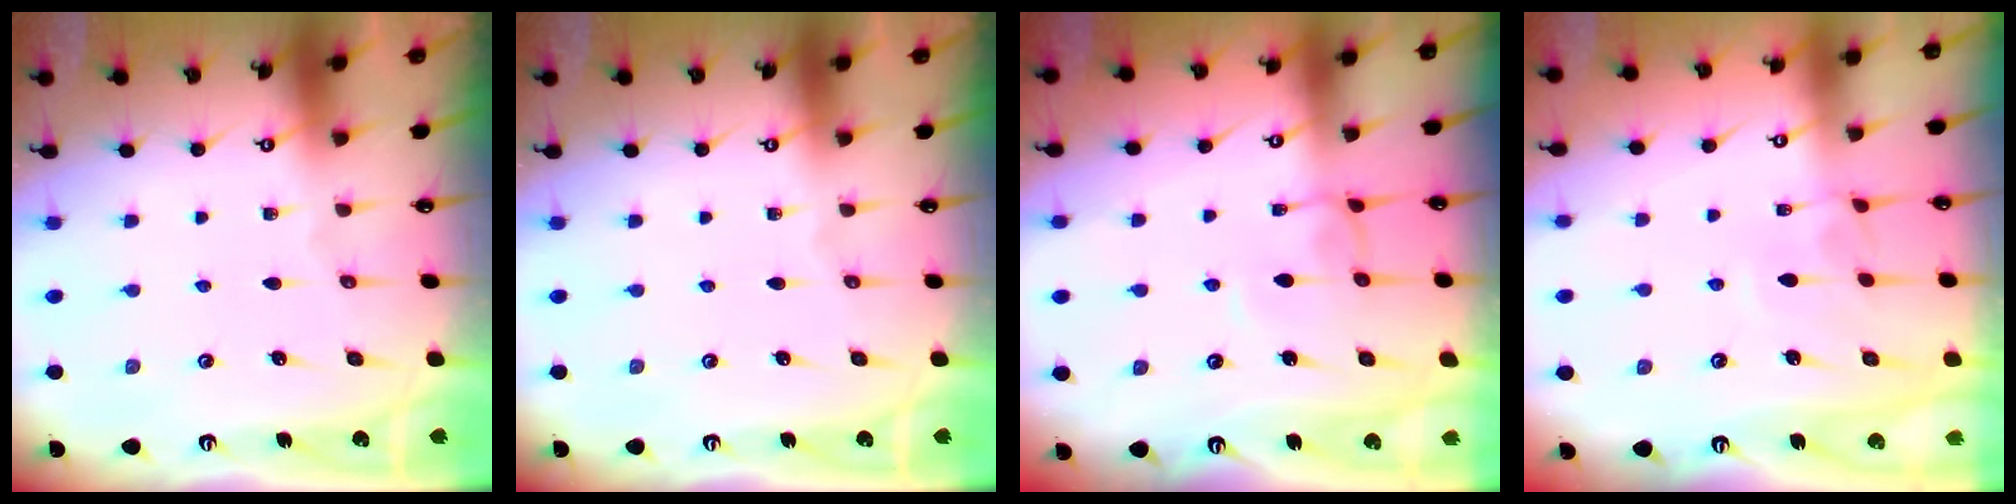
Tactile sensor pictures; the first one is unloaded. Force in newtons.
{"total": 0.0}
{"total": 1.4, "press": 1.4, "slide": 0.4}
{"total": 3.0, "press": 3.0, "slide": 0.3}